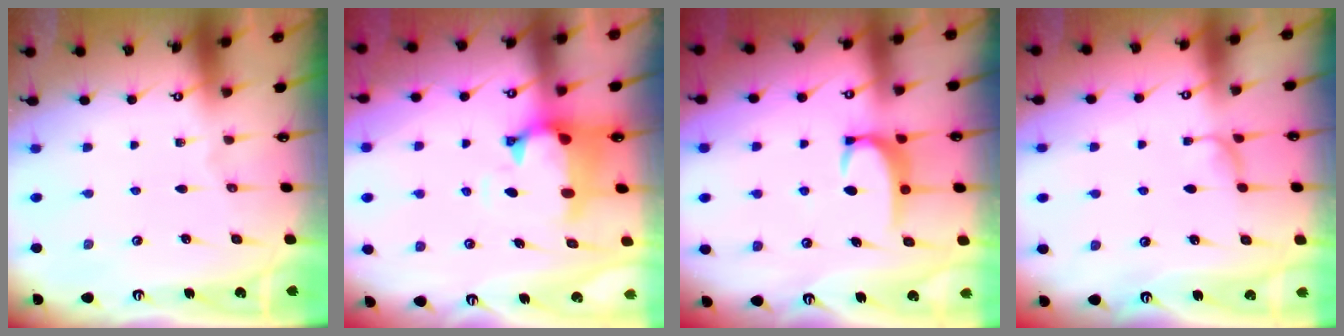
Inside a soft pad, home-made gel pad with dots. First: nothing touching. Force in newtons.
{"total": 1.2, "press": 0.1, "slide": 1.2}
{"total": 3.5, "press": 3.4, "slide": 0.4}
{"total": 0.9, "press": 0.0, "slide": 0.9}